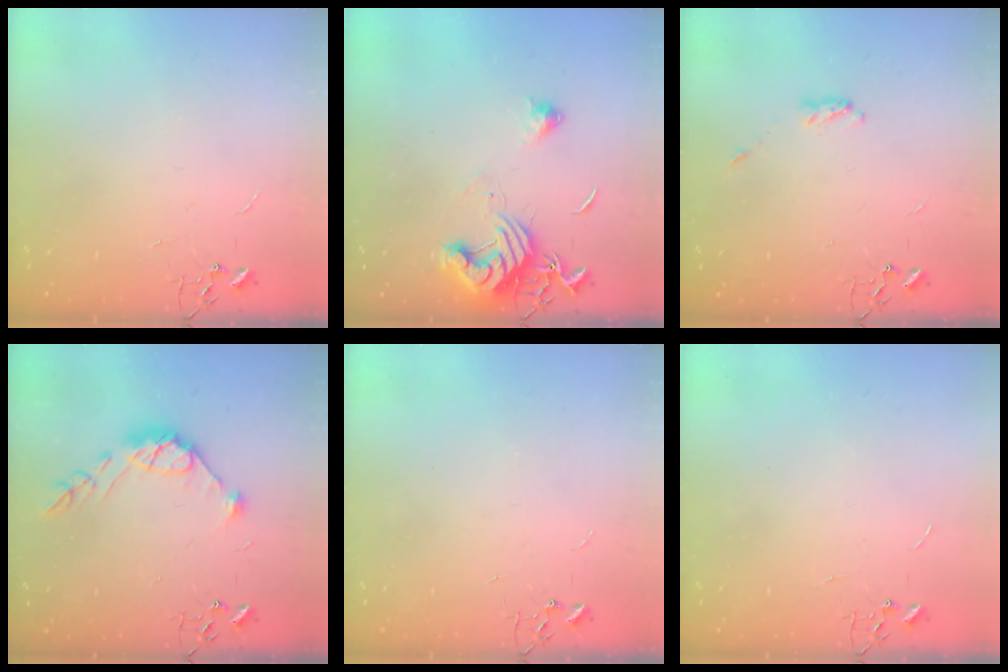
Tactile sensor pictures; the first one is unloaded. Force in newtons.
{"total": 12.9, "press": 12.8, "slide": 1.5}
{"total": 3.2, "press": 3.1, "slide": 0.5}
{"total": 11.6, "press": 11.6, "slide": 0.9}
{"total": 0.0}
{"total": 0.0}